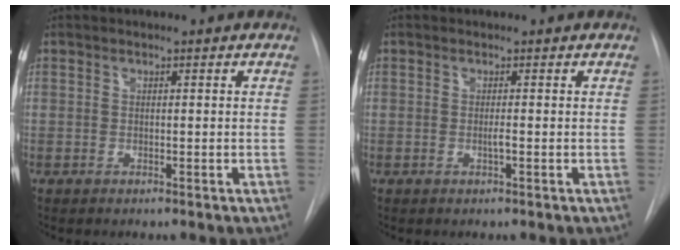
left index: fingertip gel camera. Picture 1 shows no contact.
{"total": 0.8, "force": [-0.5, -0.1, 0.5], "torque": [-0.011, -0.007, -0.011]}